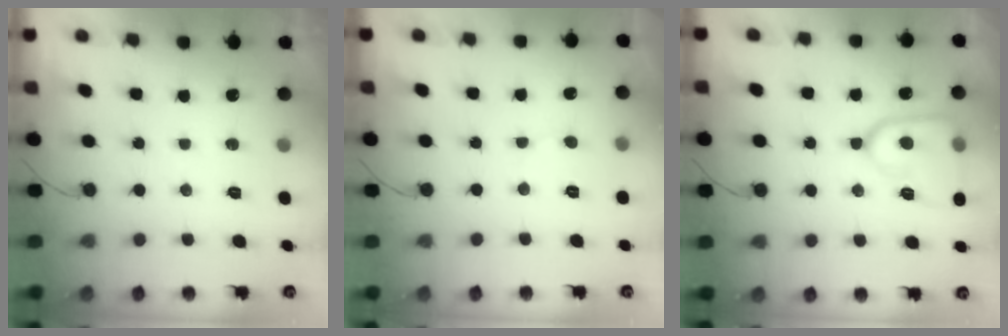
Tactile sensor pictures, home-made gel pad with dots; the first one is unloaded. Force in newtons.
{"total": 0.7, "press": 0.7, "slide": 0.0}
{"total": 13.6, "press": 13.6, "slide": 1.3}